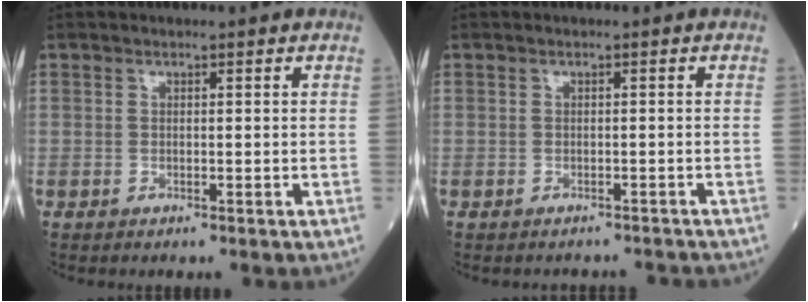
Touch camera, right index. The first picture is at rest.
{"total": 3.3, "force": [-3.1, 0.9, 0.0], "torque": [0.004, -0.001, -0.037]}